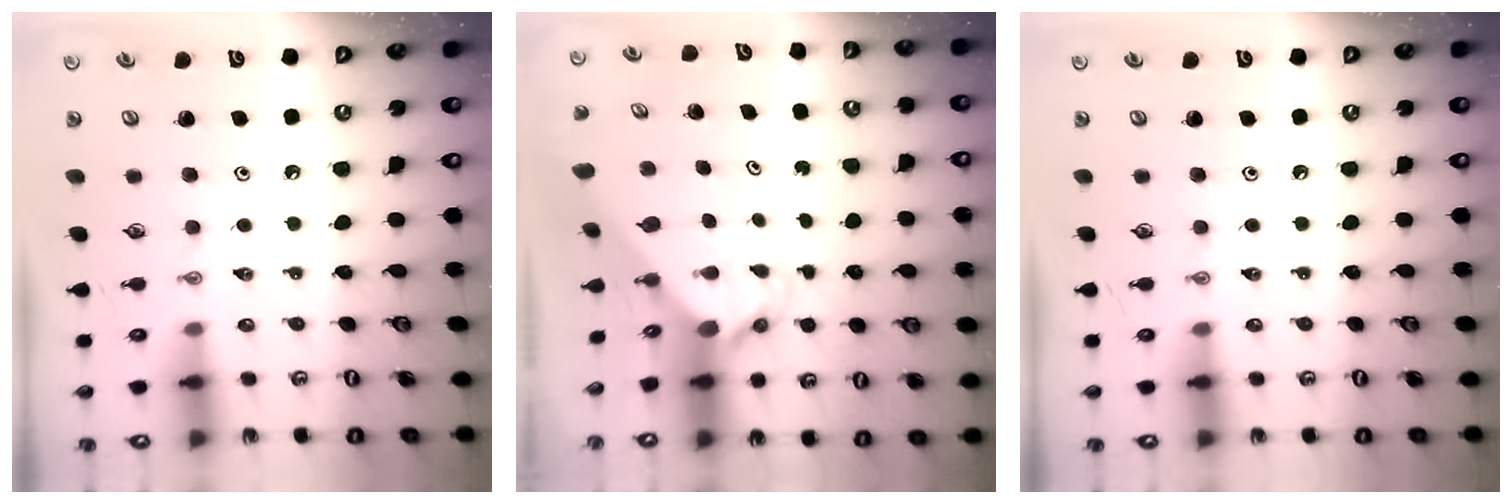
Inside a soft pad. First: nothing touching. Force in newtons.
{"total": 2.8, "press": 2.8, "slide": 0.3}
{"total": 0.0}